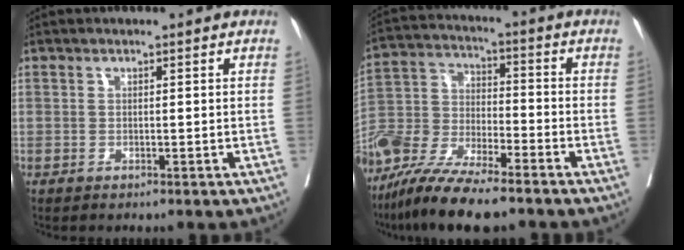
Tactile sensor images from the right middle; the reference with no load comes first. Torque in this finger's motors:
{"motor_torque": [0.57, -1.35, 0.22, 0.18]}